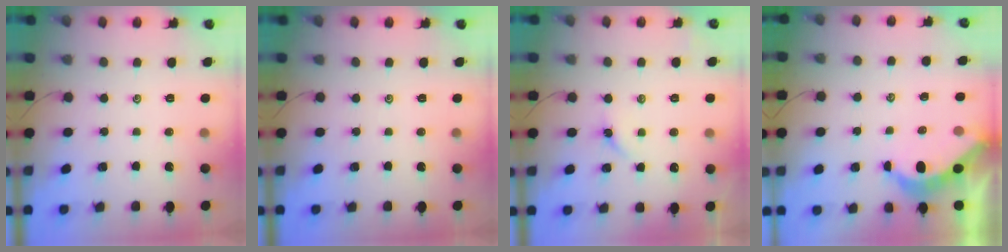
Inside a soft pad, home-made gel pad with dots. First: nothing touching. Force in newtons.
{"total": 0.0}
{"total": 3.3, "press": 3.2, "slide": 0.4}
{"total": 3.8, "press": 3.8, "slide": 0.4}